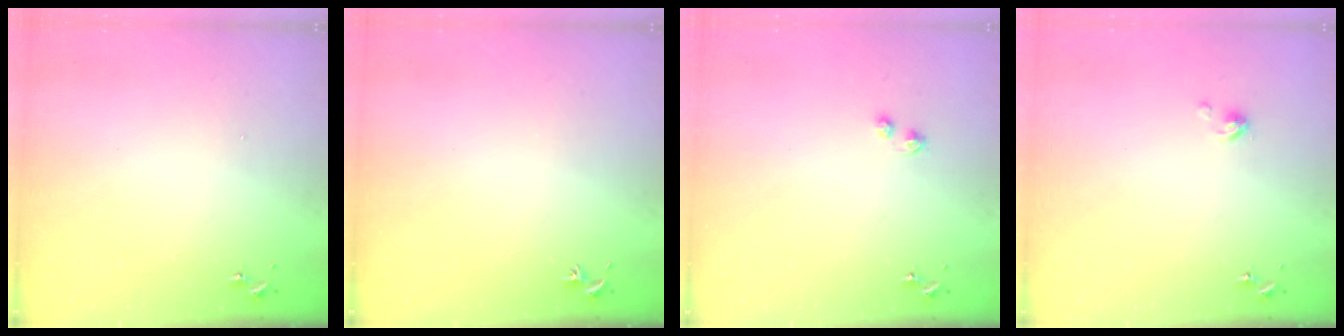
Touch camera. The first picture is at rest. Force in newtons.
{"total": 0.0}
{"total": 2.2, "press": 2.1, "slide": 0.5}
{"total": 3.2, "press": 3.2, "slide": 0.3}